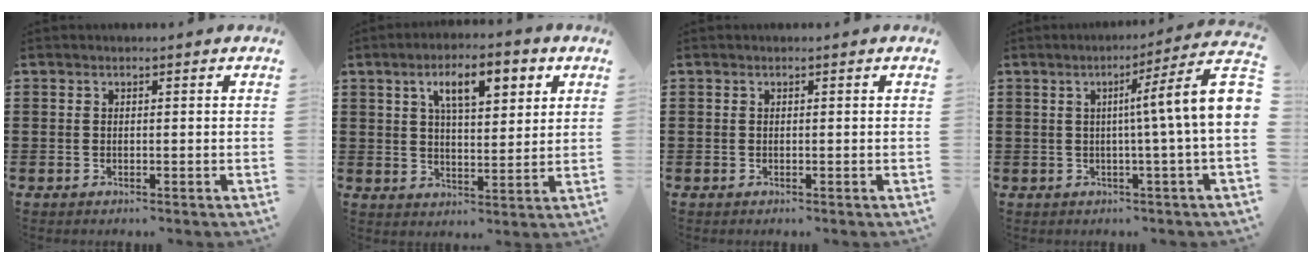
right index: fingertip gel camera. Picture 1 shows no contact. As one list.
[{"total": 7.9, "force": [3.9, 2.6, 6.4], "torque": [-0.112, 0.004, 0.060]}, {"total": 0.0}, {"total": 7.8, "force": [0.5, -1.1, 7.7], "torque": [-0.119, -0.031, -0.003]}]